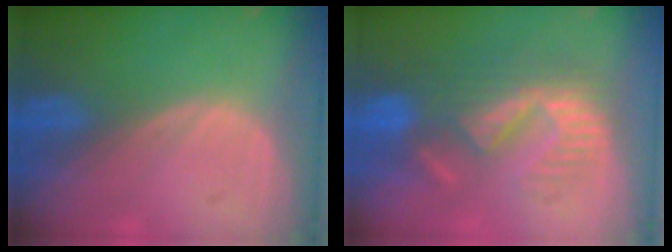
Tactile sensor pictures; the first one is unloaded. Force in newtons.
{"total": 8.9, "press": 8.4, "slide": 3.0}